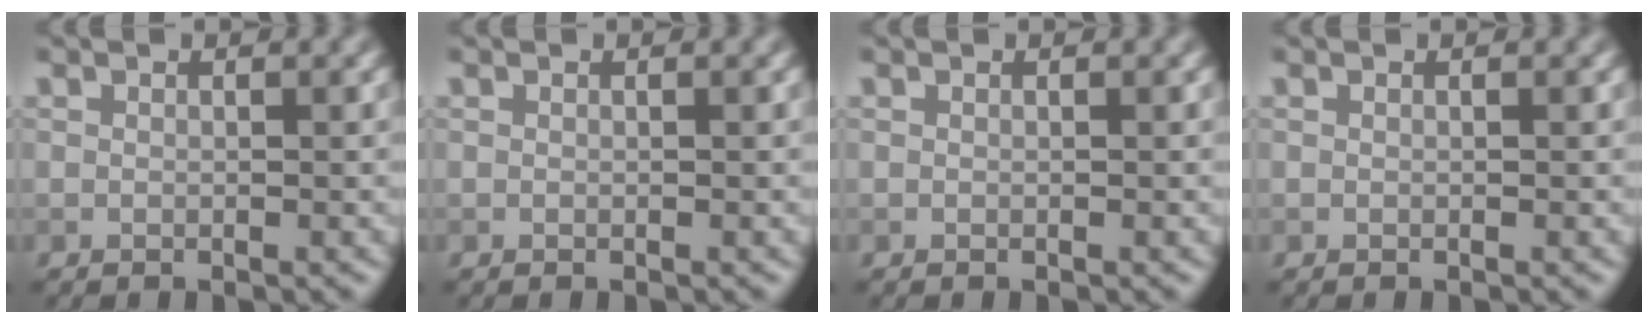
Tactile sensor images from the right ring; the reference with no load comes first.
{"total": 0.0}
{"total": 0.0}
{"total": 0.0}